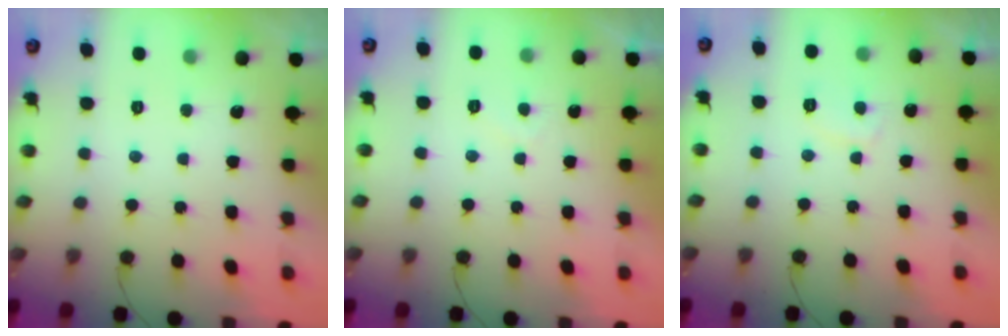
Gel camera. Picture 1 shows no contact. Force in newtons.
{"total": 1.3, "press": 1.1, "slide": 0.7}
{"total": 3.7, "press": 3.6, "slide": 0.7}